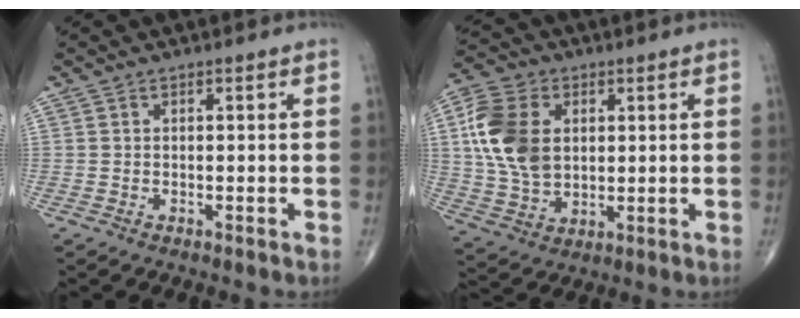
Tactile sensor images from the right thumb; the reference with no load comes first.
{"total": 14.4, "force": [2.8, 10.2, 9.8], "torque": [-0.181, -0.001, 0.054]}